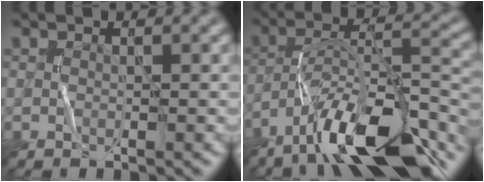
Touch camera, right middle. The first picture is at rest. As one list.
[{"total": 13.1, "force": [-9.9, 3.2, 7.9], "torque": [-0.134, 0.023, -0.171]}]